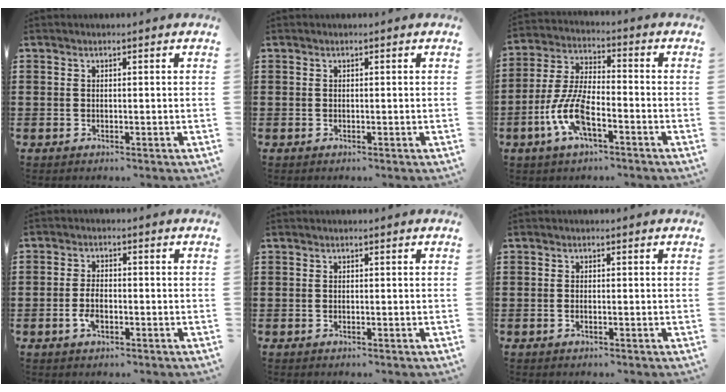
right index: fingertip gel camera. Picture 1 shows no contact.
{"total": 0.0}
{"total": 8.7, "force": [-3.9, 2.8, 7.3], "torque": [-0.182, -0.015, -0.078]}
{"total": 3.1, "force": [-1.1, 1.5, 2.6], "torque": [-0.062, -0.004, -0.022]}
{"total": 0.0}
{"total": 0.5, "force": [-0.2, -0.1, 0.4], "torque": [-0.010, -0.007, -0.002]}